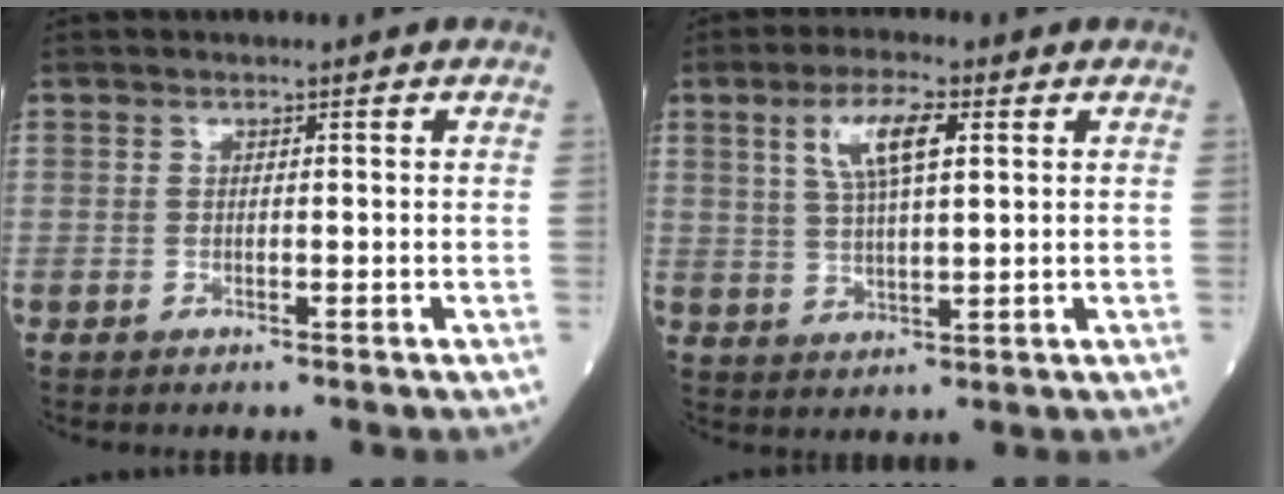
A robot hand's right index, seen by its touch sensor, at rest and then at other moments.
{"total": 7.6, "force": [3.0, 1.9, 6.7], "torque": [-0.132, 0.010, 0.058]}